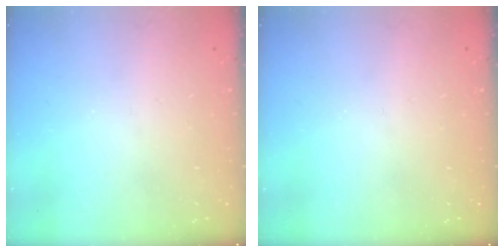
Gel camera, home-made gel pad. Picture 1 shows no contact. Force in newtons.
{"total": 0.0}